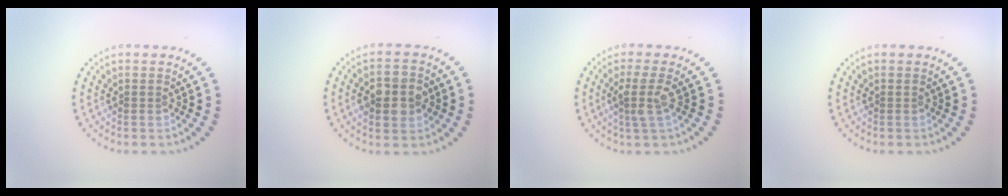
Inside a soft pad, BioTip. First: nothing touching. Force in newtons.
{"total": 4.5, "press": 4.5, "slide": 0.1}
{"total": 2.4, "press": 1.8, "slide": 1.6}
{"total": 0.0}